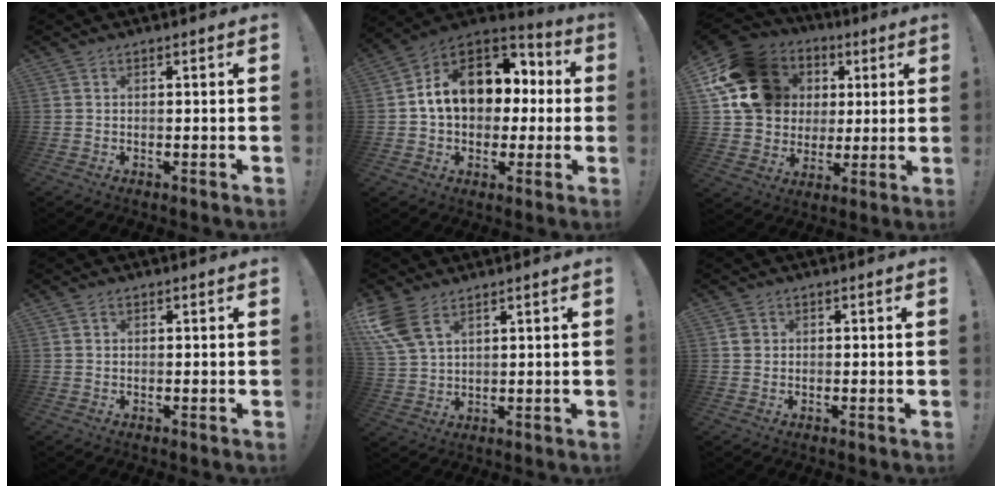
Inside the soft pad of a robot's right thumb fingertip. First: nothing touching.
{"total": 16.6, "force": [3.5, 12.5, 10.2], "torque": [-0.150, -0.001, 0.081]}
{"total": 20.5, "force": [6.1, 16.9, 9.8], "torque": [-0.164, -0.014, 0.140]}
{"total": 0.9, "force": [0.5, 0.7, 0.2], "torque": [-0.003, 0.001, 0.008]}
{"total": 8.8, "force": [5.3, 4.4, 5.5], "torque": [-0.126, -0.018, 0.106]}
{"total": 1.8, "force": [0.7, 1.6, 0.3], "torque": [0.001, 0.002, 0.011]}